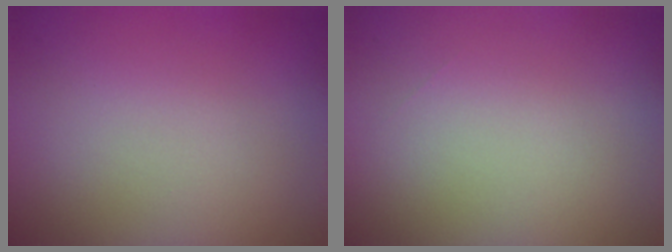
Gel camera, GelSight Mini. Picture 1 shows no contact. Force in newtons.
{"total": 0.0}